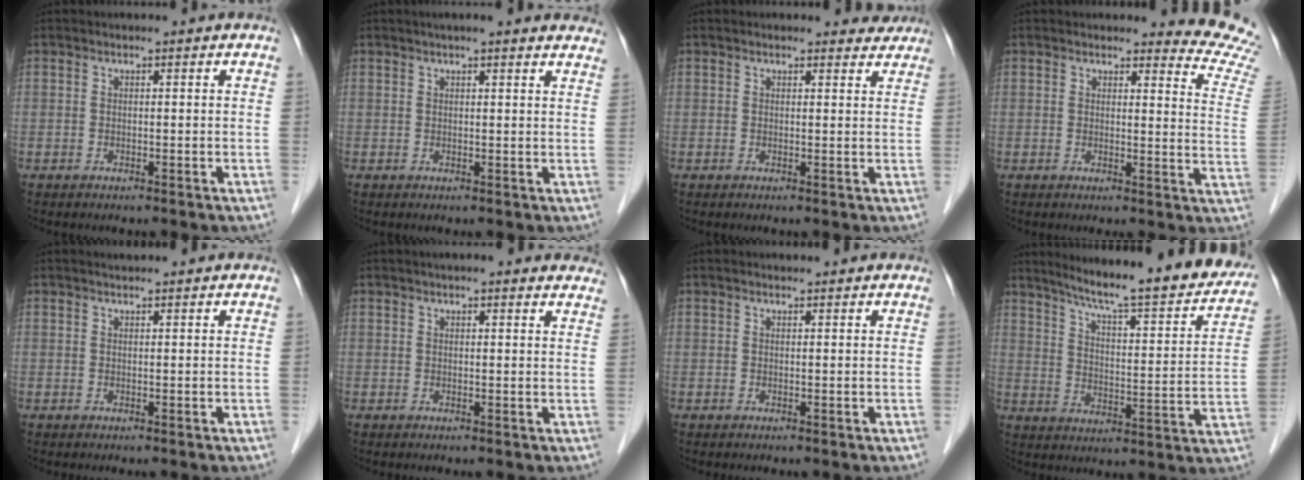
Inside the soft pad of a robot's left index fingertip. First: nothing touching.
{"total": 10.0, "force": [8.8, 1.4, 4.6], "torque": [-0.044, 0.016, 0.088]}
{"total": 2.8, "force": [2.7, 1.0, 0.0], "torque": [0.004, -0.005, 0.016]}
{"total": 9.0, "force": [9.0, -0.1, 0.0], "torque": [0.015, -0.106, 0.066]}
{"total": 2.4, "force": [2.2, 0.2, 1.0], "torque": [-0.012, 0.021, 0.031]}
{"total": 9.9, "force": [8.8, 1.9, 4.0], "torque": [-0.031, 0.015, 0.087]}
{"total": 1.6, "force": [1.5, 0.3, 0.4], "torque": [-0.012, 0.009, 0.021]}
{"total": 23.3, "force": [19.3, 2.8, 12.7], "torque": [-0.168, -0.034, 0.241]}